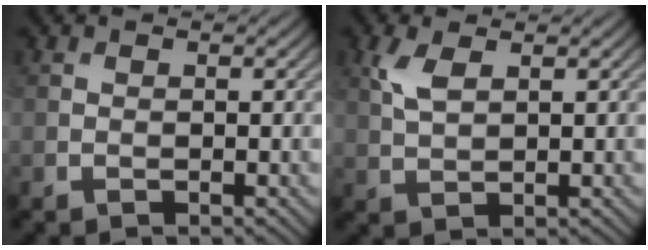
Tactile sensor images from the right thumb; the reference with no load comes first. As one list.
[{"total": 3.4, "force": [1.6, 1.6, 2.6], "torque": [-0.068, 0.004, 0.035]}]